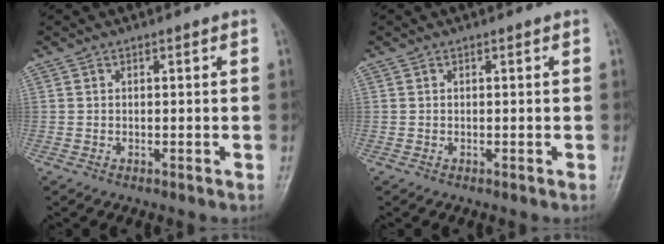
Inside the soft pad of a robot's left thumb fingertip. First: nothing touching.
{"total": 0.0}